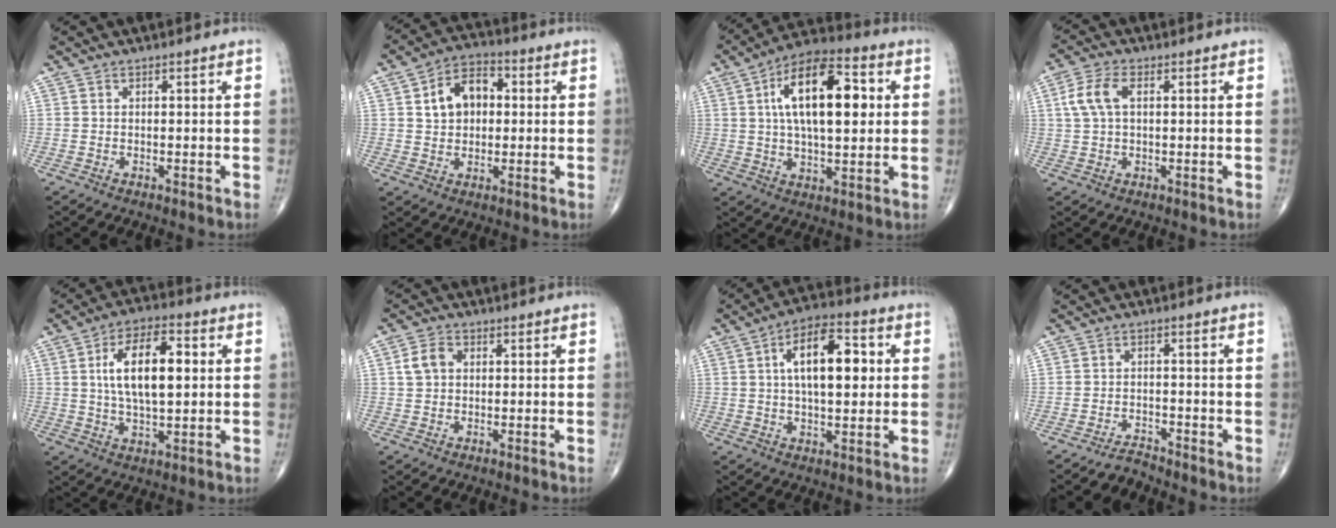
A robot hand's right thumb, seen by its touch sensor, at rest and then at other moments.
{"total": 9.6, "force": [1.9, 6.7, 6.7], "torque": [-0.089, 0.015, 0.025]}
{"total": 18.6, "force": [3.8, 8.5, 16.1], "torque": [-0.248, 0.014, 0.056]}
{"total": 6.0, "force": [1.3, 3.2, 4.9], "torque": [-0.116, 0.014, 0.025]}
{"total": 13.7, "force": [2.2, 6.3, 12.0], "torque": [-0.195, 0.006, 0.036]}
{"total": 4.2, "force": [0.8, 3.2, 2.6], "torque": [-0.047, 0.009, 0.013]}
{"total": 14.4, "force": [2.7, 6.8, 12.4], "torque": [-0.180, 0.011, 0.038]}
{"total": 2.2, "force": [-2.2, 0.3, -0.5], "torque": [0.011, 0.010, -0.041]}